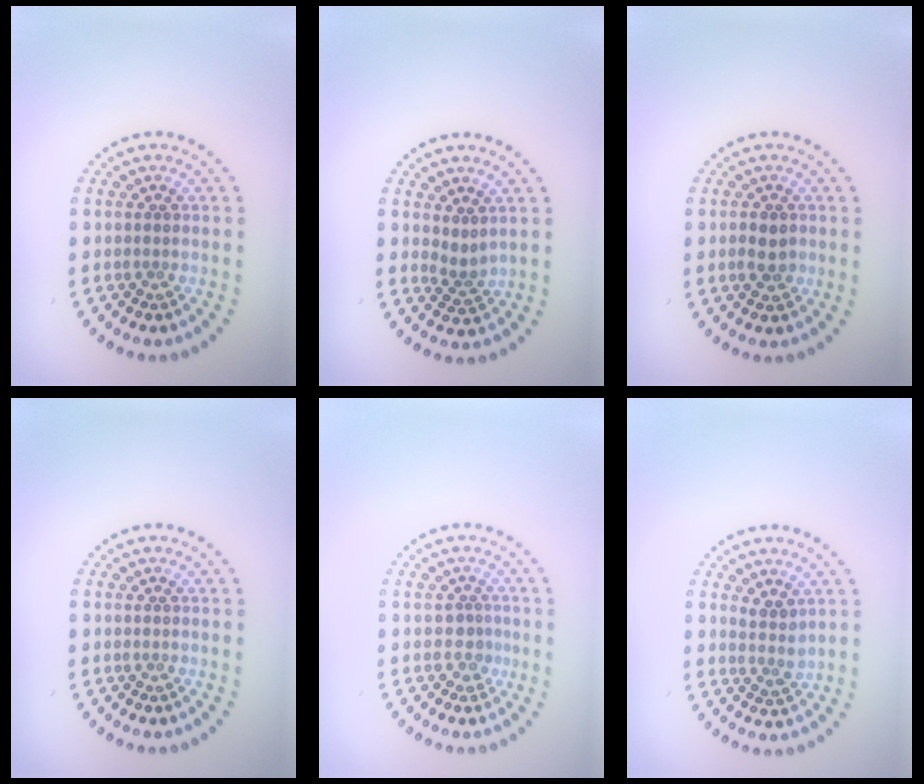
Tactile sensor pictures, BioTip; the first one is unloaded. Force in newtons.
{"total": 1.8, "press": 1.1, "slide": 1.4}
{"total": 2.1, "press": 2.1, "slide": 0.2}
{"total": 0.0}
{"total": 1.5, "press": 1.1, "slide": 1.1}
{"total": 1.9, "press": 1.5, "slide": 1.0}